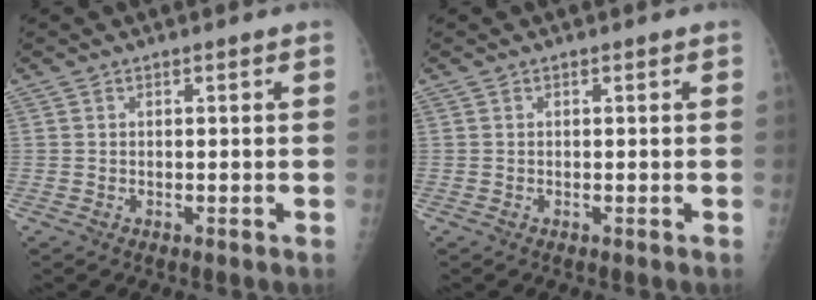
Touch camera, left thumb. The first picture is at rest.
{"total": 0.0}